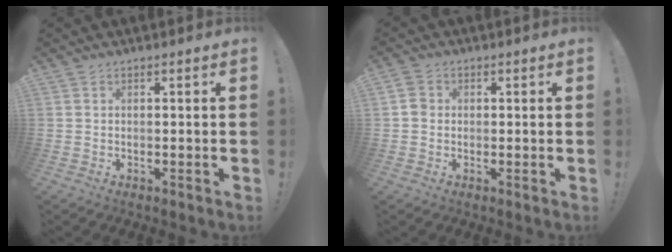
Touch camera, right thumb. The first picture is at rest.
{"total": 3.7, "force": [0.2, 3.3, 1.5], "torque": [-0.027, 0.011, 0.007]}